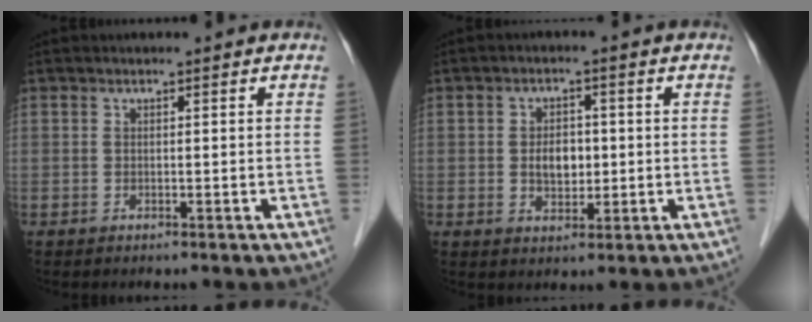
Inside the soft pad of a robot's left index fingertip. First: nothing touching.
{"total": 4.1, "force": [-0.2, 2.7, 3.1], "torque": [-0.055, 0.004, 0.002]}